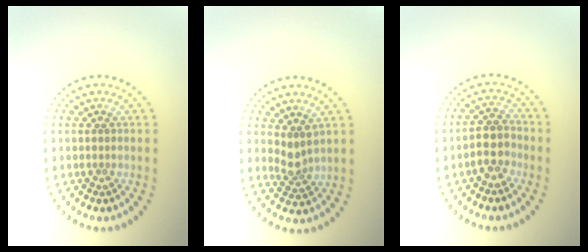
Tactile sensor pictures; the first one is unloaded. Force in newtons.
{"total": 1.9, "press": 1.4, "slide": 1.3}
{"total": 2.7, "press": 2.4, "slide": 1.3}